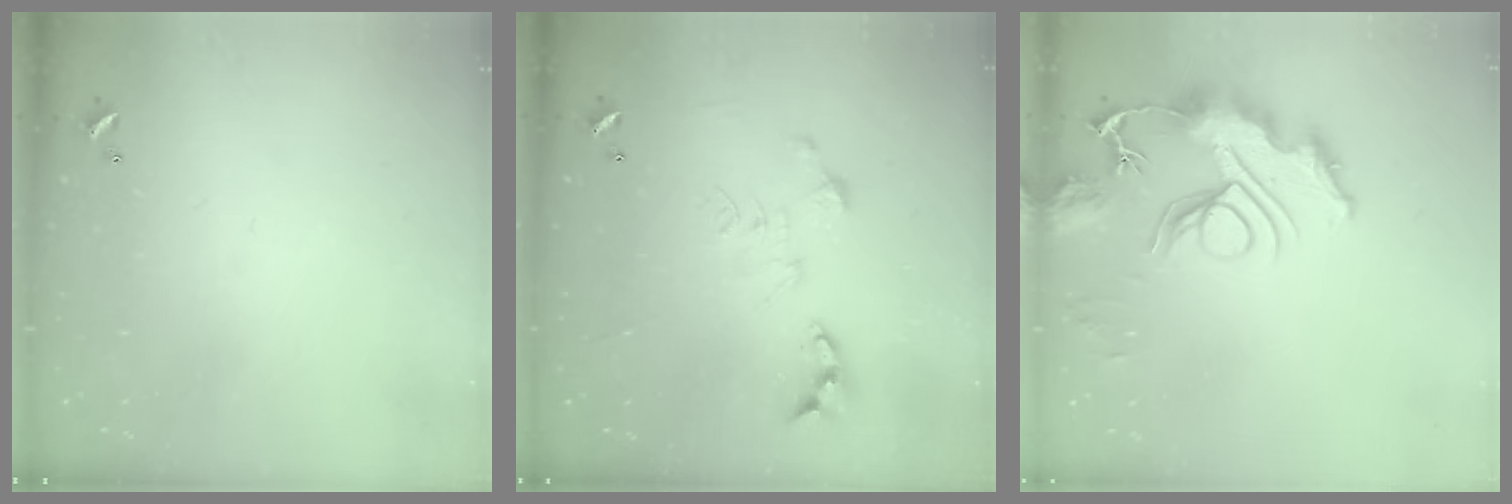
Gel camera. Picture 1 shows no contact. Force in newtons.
{"total": 0.0}
{"total": 13.9, "press": 13.8, "slide": 1.5}